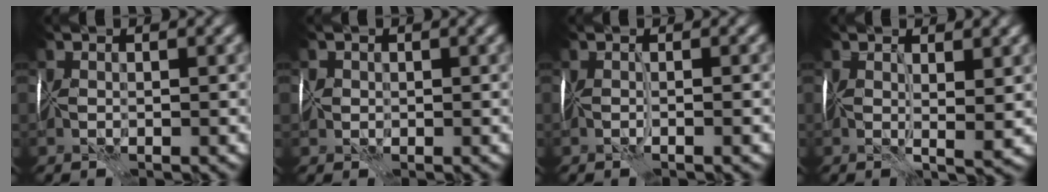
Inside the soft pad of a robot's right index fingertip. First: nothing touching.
{"total": 1.0, "force": [0.0, 1.0, 0.0], "torque": [0.005, 0.000, -0.002]}
{"total": 1.4, "force": [-0.3, 0.1, 1.4], "torque": [-0.017, -0.009, -0.003]}
{"total": 3.1, "force": [1.0, 0.7, 2.8], "torque": [-0.041, -0.004, 0.015]}